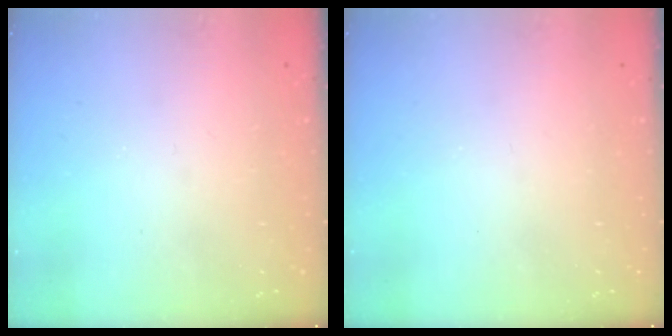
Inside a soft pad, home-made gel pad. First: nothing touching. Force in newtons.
{"total": 0.0}